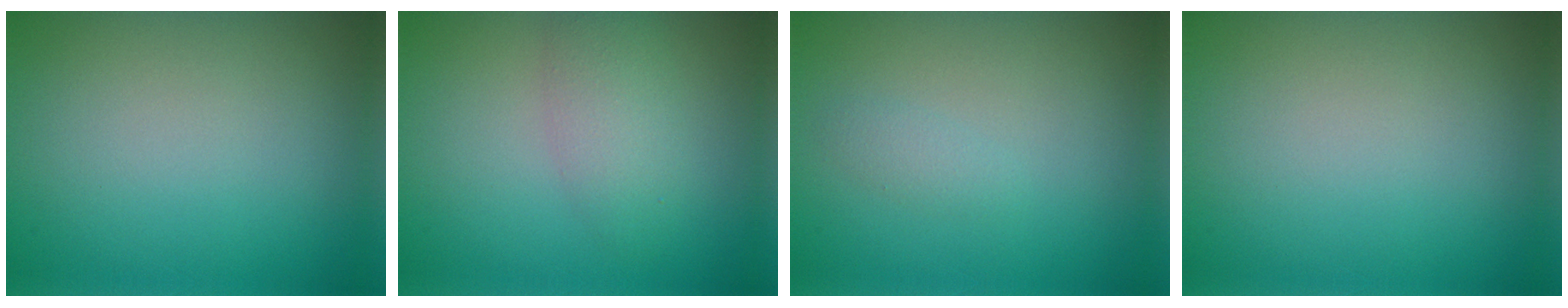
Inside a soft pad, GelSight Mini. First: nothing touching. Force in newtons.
{"total": 2.8, "press": 2.8, "slide": 0.1}
{"total": 0.8, "press": 0.8, "slide": 0.1}
{"total": 0.0}